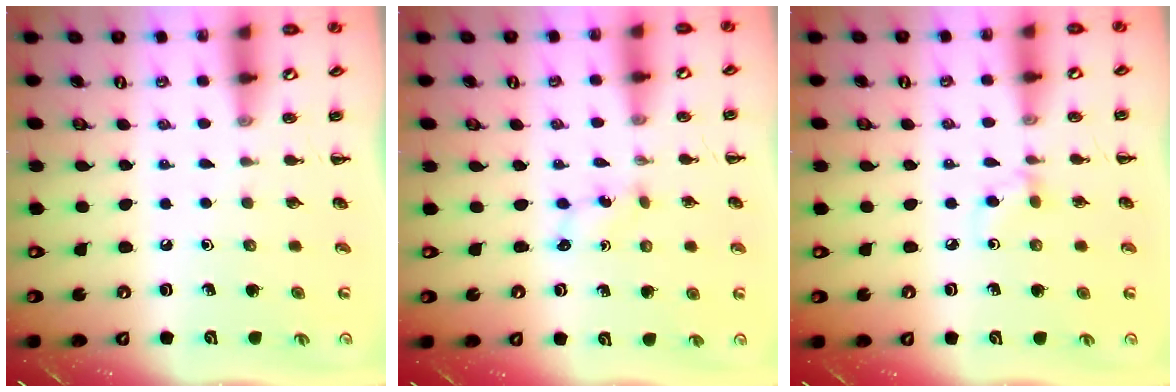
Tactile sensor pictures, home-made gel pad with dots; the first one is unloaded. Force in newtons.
{"total": 1.3, "press": 1.2, "slide": 0.4}
{"total": 5.0, "press": 4.7, "slide": 1.6}